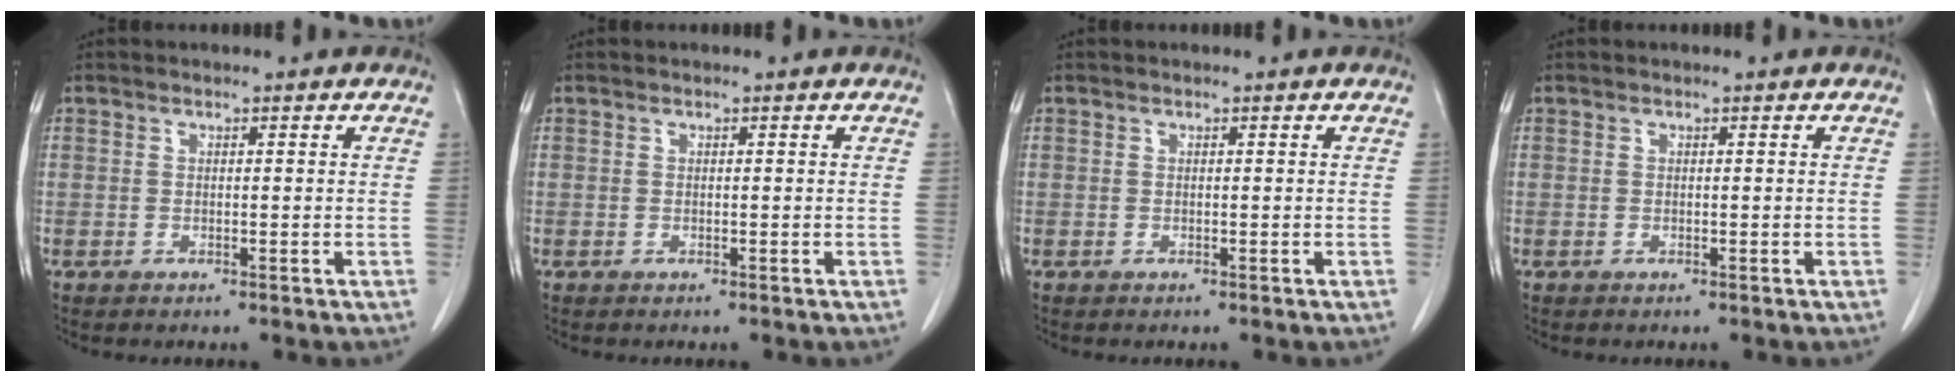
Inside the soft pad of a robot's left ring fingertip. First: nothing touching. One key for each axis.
{"total": 0.0}
{"total": 0.0}
{"total": 0.0}